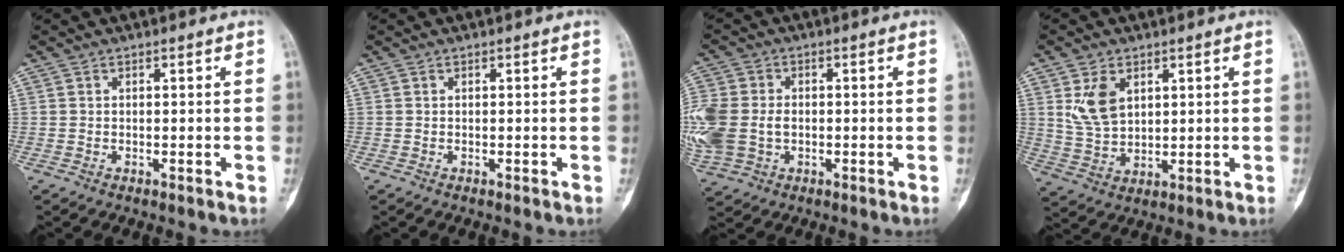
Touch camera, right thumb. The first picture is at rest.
{"total": 0.0}
{"total": 15.6, "force": [-1.4, 12.1, 9.7], "torque": [-0.273, 0.007, -0.015]}
{"total": 7.4, "force": [2.8, 4.7, 4.9], "torque": [-0.077, -0.013, 0.064]}